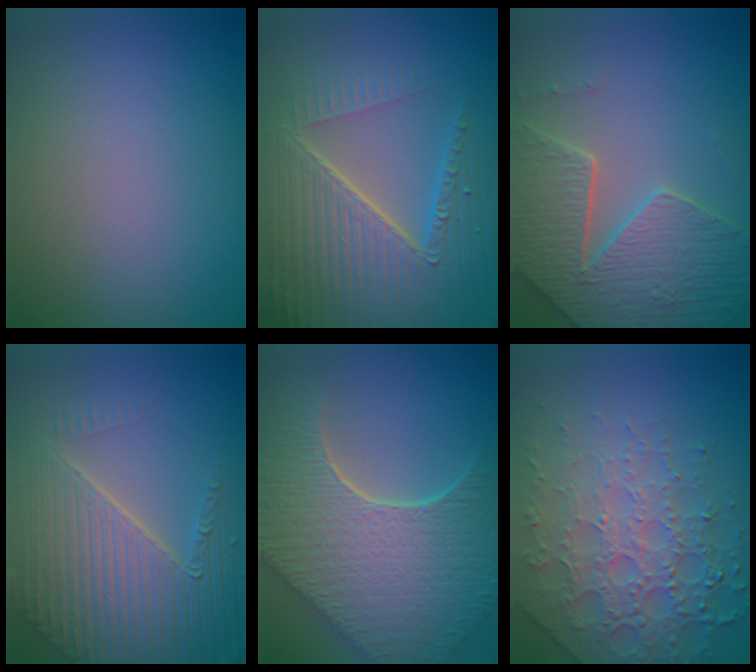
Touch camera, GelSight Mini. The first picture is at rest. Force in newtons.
{"total": 9.0, "press": 6.0, "slide": 6.8}
{"total": 7.6, "press": 5.7, "slide": 5.1}
{"total": 8.3, "press": 5.6, "slide": 6.1}
{"total": 10.3, "press": 7.4, "slide": 7.2}
{"total": 7.8, "press": 5.5, "slide": 5.5}